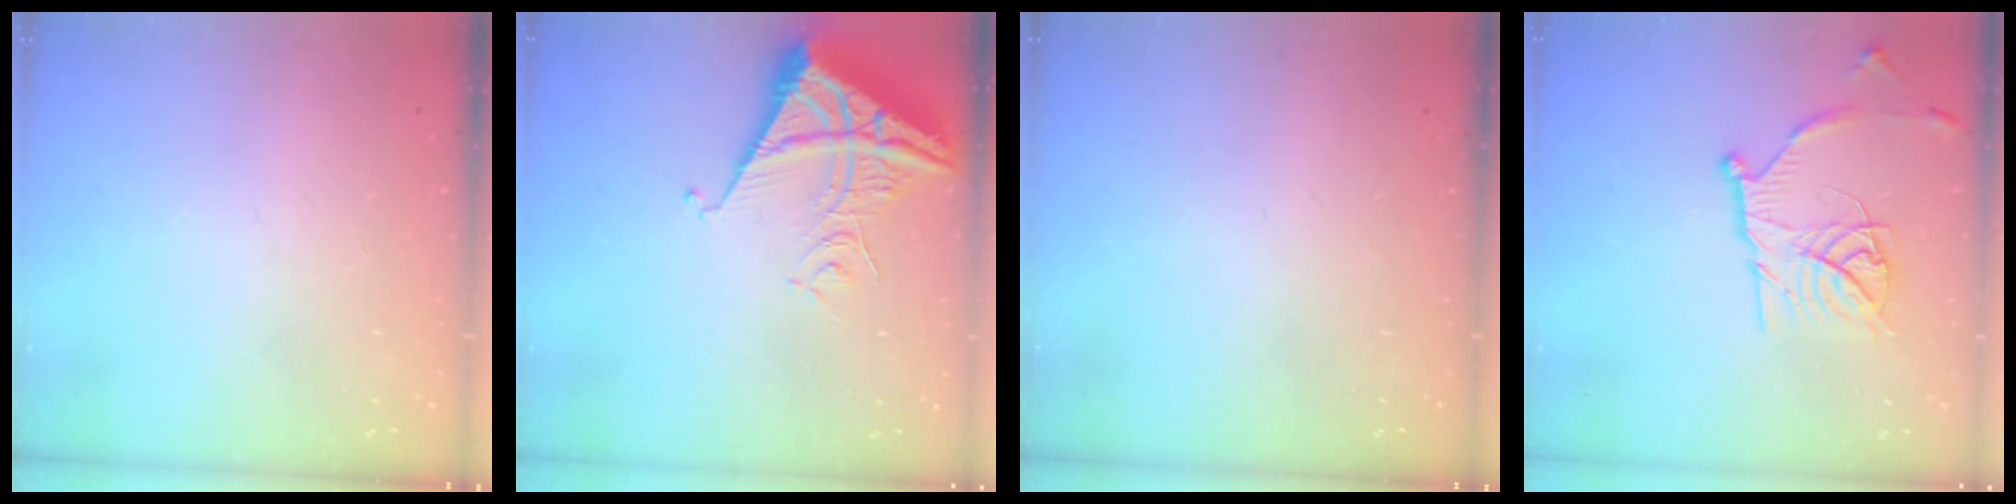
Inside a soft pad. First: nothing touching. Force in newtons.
{"total": 9.1, "press": 9.1, "slide": 1.0}
{"total": 0.0}
{"total": 16.4, "press": 16.4, "slide": 1.3}